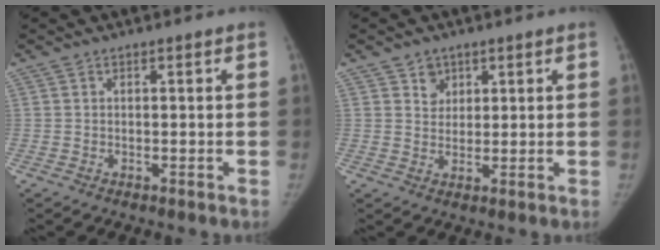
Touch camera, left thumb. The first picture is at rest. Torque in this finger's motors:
{"motor_torque": [0.02, -0.12, 0.33, -0.09, 0.04]}